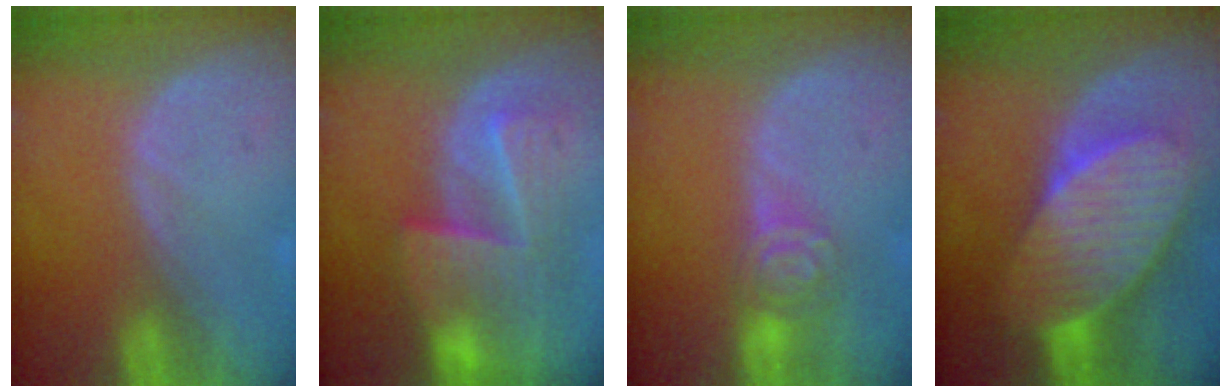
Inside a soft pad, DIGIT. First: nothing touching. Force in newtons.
{"total": 8.1, "press": 7.9, "slide": 1.9}
{"total": 4.4, "press": 4.4, "slide": 0.4}
{"total": 10.6, "press": 10.5, "slide": 0.8}